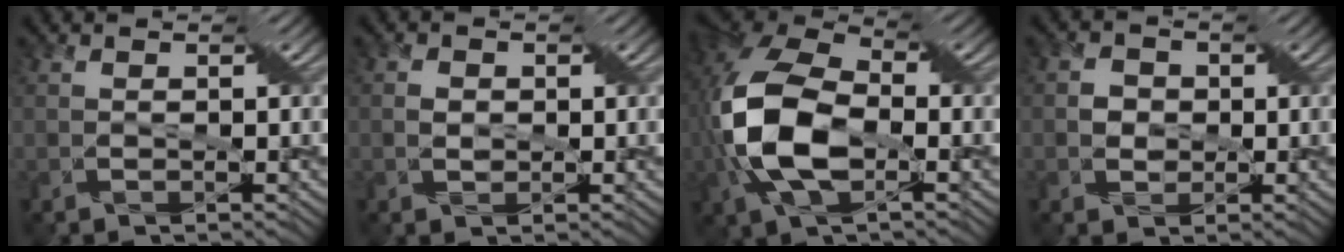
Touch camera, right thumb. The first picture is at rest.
{"total": 1.0, "force": [0.0, 0.8, 0.6], "torque": [-0.023, 0.001, -0.009]}
{"total": 13.4, "force": [-2.3, 7.3, 11.1], "torque": [-0.289, -0.023, -0.044]}
{"total": 2.0, "force": [0.0, 1.9, 0.5], "torque": [-0.034, 0.007, -0.010]}